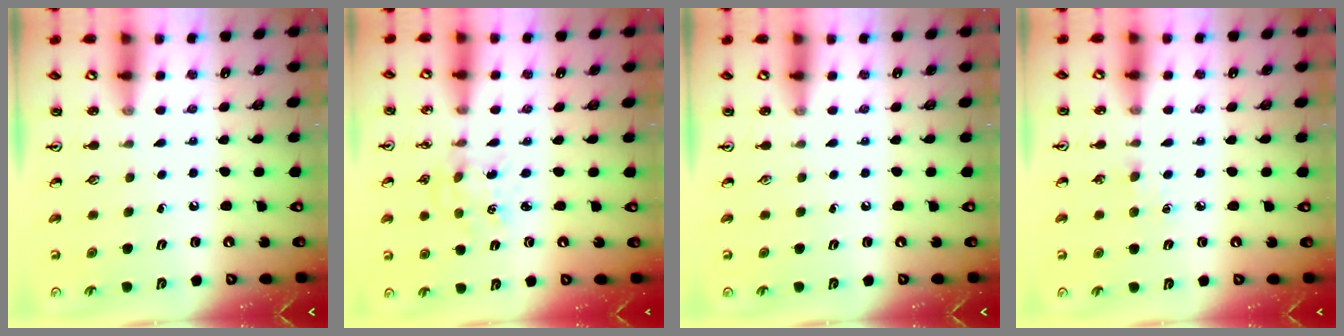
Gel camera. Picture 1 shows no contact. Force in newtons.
{"total": 4.2, "press": 4.2, "slide": 0.4}
{"total": 0.0}
{"total": 2.7, "press": 2.7, "slide": 0.4}